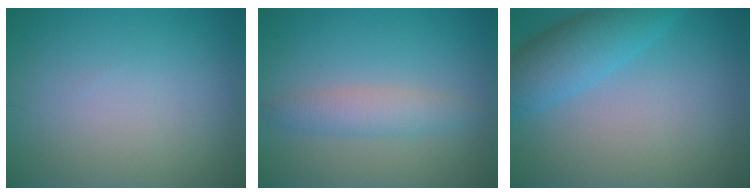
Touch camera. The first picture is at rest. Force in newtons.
{"total": 2.5, "press": 2.5, "slide": 0.0}
{"total": 3.6, "press": 3.6, "slide": 0.1}